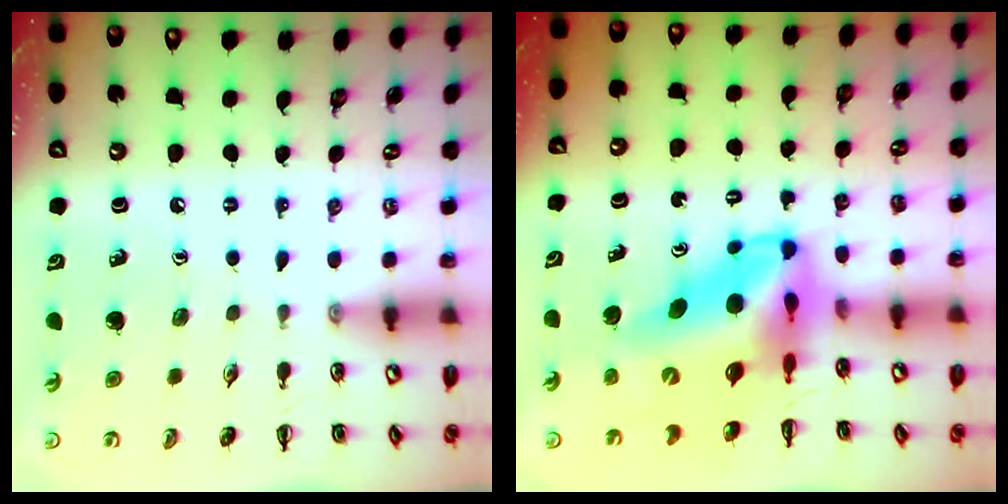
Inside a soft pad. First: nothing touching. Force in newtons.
{"total": 13.2, "press": 12.5, "slide": 4.1}